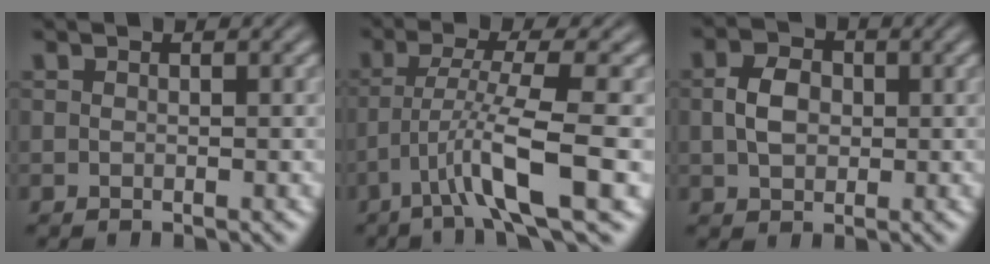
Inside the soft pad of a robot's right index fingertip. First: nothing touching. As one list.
[{"total": 5.4, "force": [-1.8, 0.0, 5.1], "torque": [-0.094, -0.018, -0.020]}, {"total": 2.0, "force": [0.1, 1.0, 1.8], "torque": [-0.023, -0.004, 0.012]}]